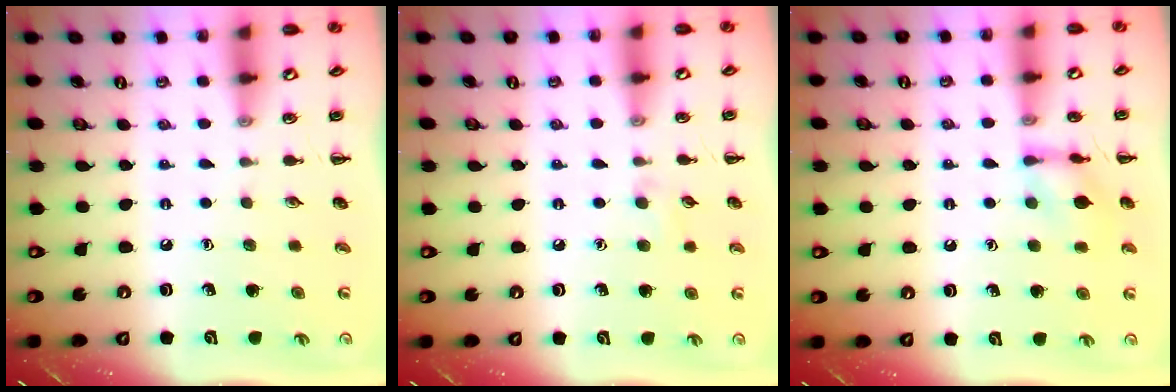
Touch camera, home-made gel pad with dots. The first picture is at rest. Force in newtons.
{"total": 3.9, "press": 3.6, "slide": 1.5}
{"total": 9.4, "press": 9.4, "slide": 0.7}